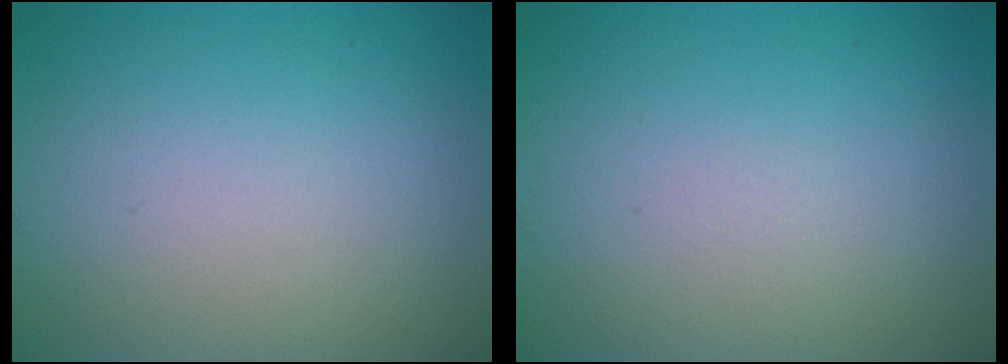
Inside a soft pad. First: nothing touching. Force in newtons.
{"total": 0.0}